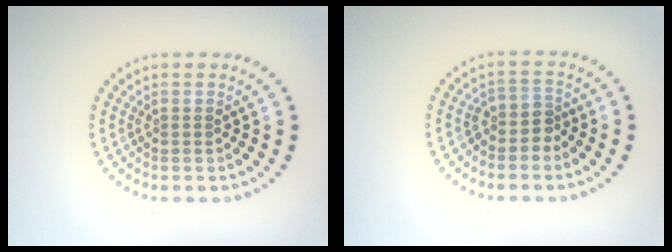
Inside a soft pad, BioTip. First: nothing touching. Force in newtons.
{"total": 2.0, "press": 1.5, "slide": 1.2}